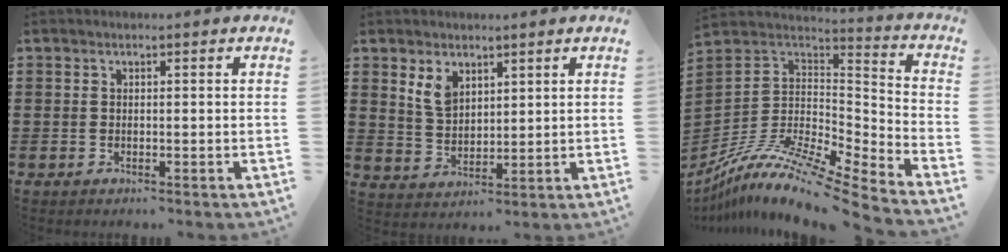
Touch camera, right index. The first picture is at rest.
{"total": 4.5, "force": [2.5, 2.8, 2.5], "torque": [-0.059, 0.009, 0.046]}
{"total": 11.6, "force": [-8.9, 1.3, 7.3], "torque": [-0.146, -0.002, -0.172]}